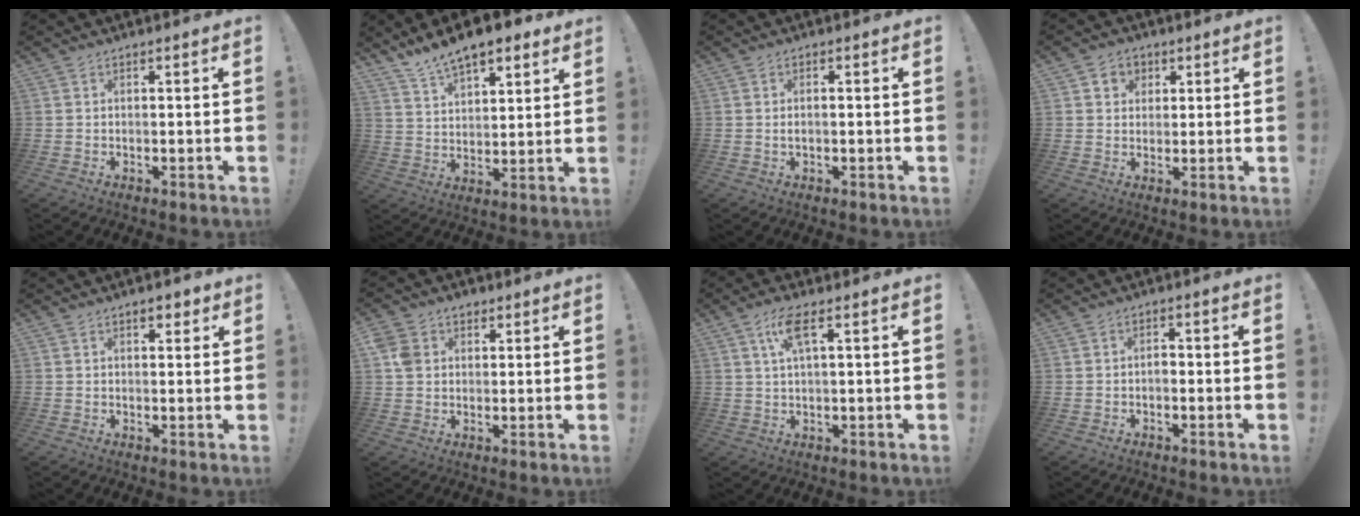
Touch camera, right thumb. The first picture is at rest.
{"total": 11.3, "force": [9.0, 4.5, 5.1], "torque": [-0.096, -0.059, 0.166]}
{"total": 1.2, "force": [-0.2, 0.1, 1.2], "torque": [-0.021, 0.000, -0.003]}
{"total": 4.9, "force": [1.9, 4.3, 1.3], "torque": [-0.014, -0.004, 0.036]}
{"total": 2.6, "force": [1.4, 1.5, 1.6], "torque": [-0.018, -0.003, 0.023]}
{"total": 6.1, "force": [1.9, 5.2, 2.5], "torque": [-0.034, 0.005, 0.038]}
{"total": 6.8, "force": [3.1, 1.6, 5.9], "torque": [-0.111, 0.001, 0.052]}
{"total": 1.6, "force": [-0.9, 0.9, 0.9], "torque": [-0.016, 0.004, -0.017]}